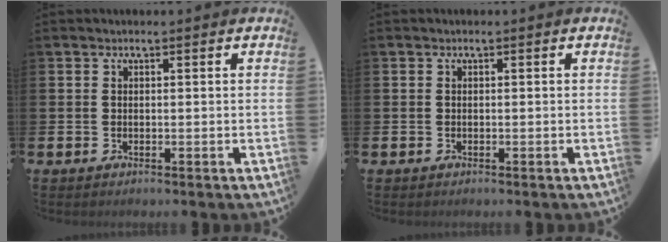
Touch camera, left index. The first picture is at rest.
{"total": 0.0}